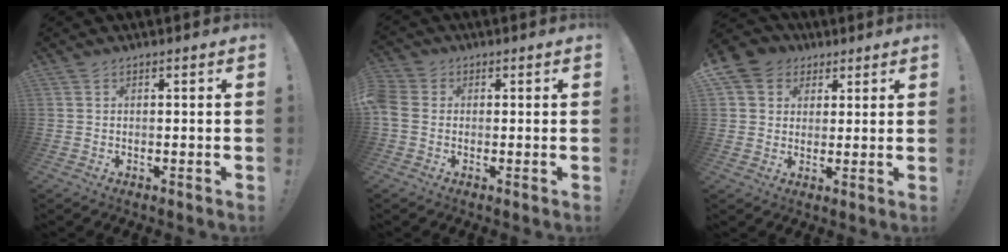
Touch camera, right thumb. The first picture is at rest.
{"total": 4.7, "force": [-0.3, 3.6, 3.0], "torque": [-0.072, 0.004, -0.003]}
{"total": 7.3, "force": [2.6, 6.6, 1.9], "torque": [-0.031, -0.006, 0.056]}